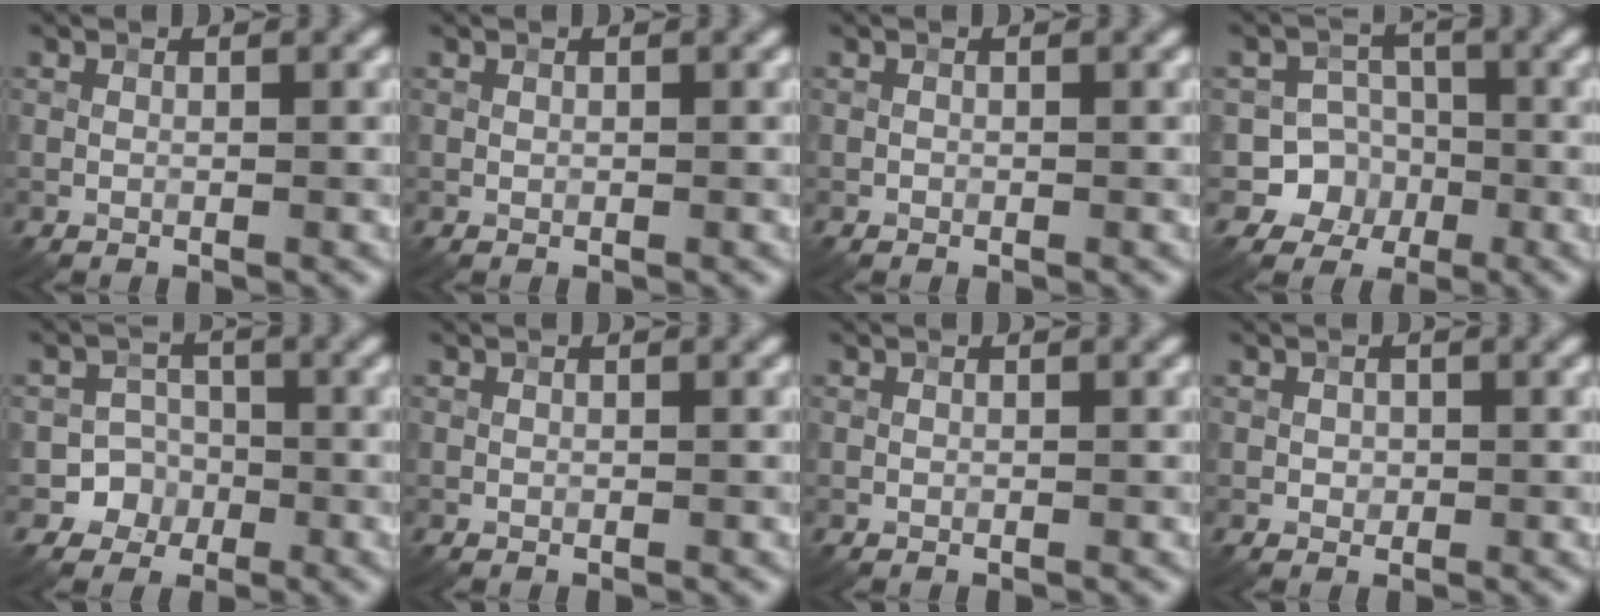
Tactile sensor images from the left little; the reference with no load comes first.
{"total": 0.0}
{"total": 0.0}
{"total": 5.8, "force": [-2.1, 5.4, 0.5], "torque": [0.023, 0.005, -0.054]}
{"total": 3.5, "force": [-1.5, 3.2, 0.1], "torque": [0.038, 0.007, -0.036]}
{"total": 0.0}
{"total": 0.0}
{"total": 0.7, "force": [0.1, 0.7, 0.2], "torque": [-0.001, -0.003, -0.001]}